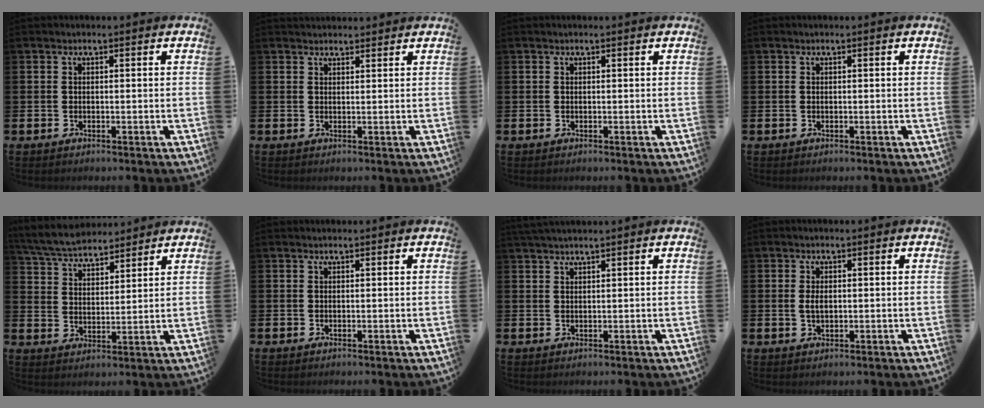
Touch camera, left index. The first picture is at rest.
{"total": 1.7, "force": [1.6, 0.5, 0.0], "torque": [0.008, -0.004, 0.028]}
{"total": 0.0}
{"total": 0.0}
{"total": 5.9, "force": [5.7, 1.1, 0.8], "torque": [-0.041, -0.028, 0.104]}
{"total": 0.0}
{"total": 1.6, "force": [1.5, -0.2, 0.5], "torque": [-0.016, 0.003, 0.029]}
{"total": 1.8, "force": [0.2, 1.0, 1.4], "torque": [-0.019, 0.003, -0.001]}